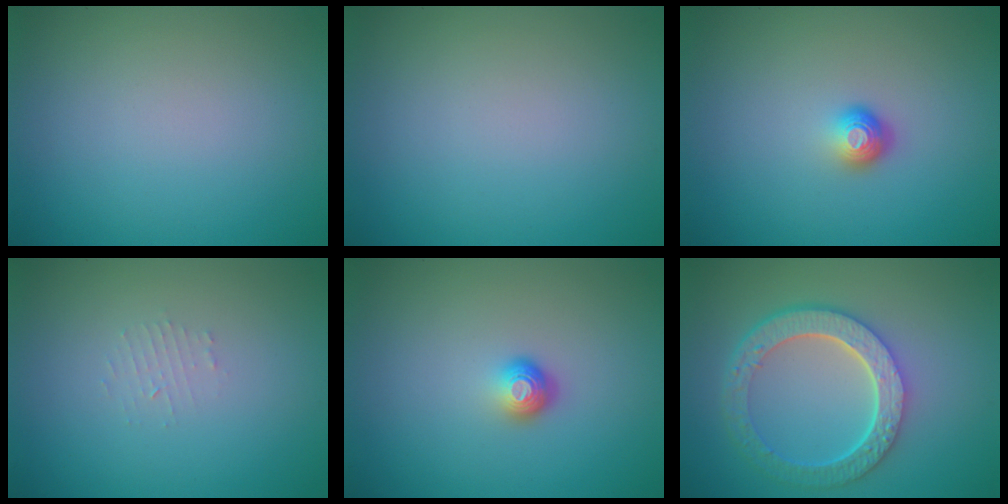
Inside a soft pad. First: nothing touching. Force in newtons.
{"total": 0.0}
{"total": 1.8, "press": 1.2, "slide": 1.3}
{"total": 0.9, "press": 0.9, "slide": 0.2}
{"total": 1.8, "press": 1.2, "slide": 1.3}
{"total": 6.0, "press": 4.5, "slide": 4.0}